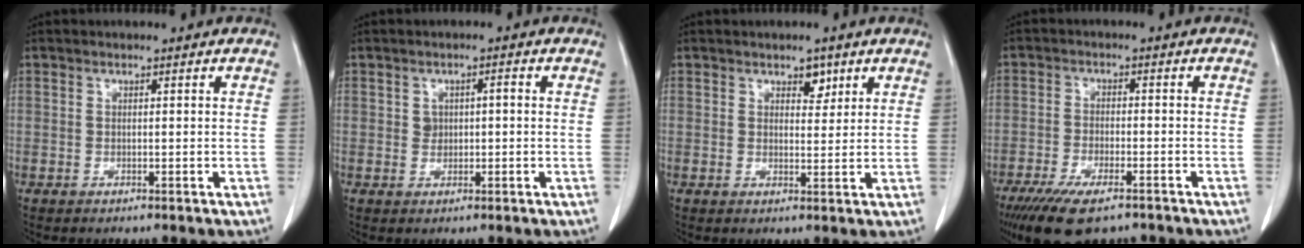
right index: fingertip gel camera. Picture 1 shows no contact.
{"total": 2.2, "force": [0.3, 1.5, 1.5], "torque": [-0.023, 0.010, 0.007]}
{"total": 2.5, "force": [1.6, 1.4, 1.4], "torque": [-0.016, -0.002, 0.026]}
{"total": 10.4, "force": [-7.5, 3.1, 6.6], "torque": [-0.111, -0.017, -0.122]}